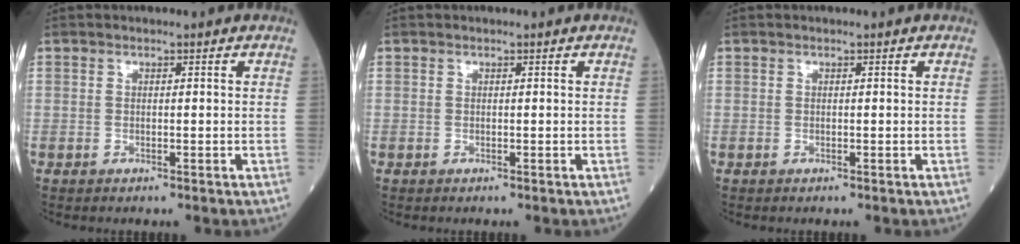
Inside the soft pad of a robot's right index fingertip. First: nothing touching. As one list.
[{"total": 0.0}, {"total": 0.0}]